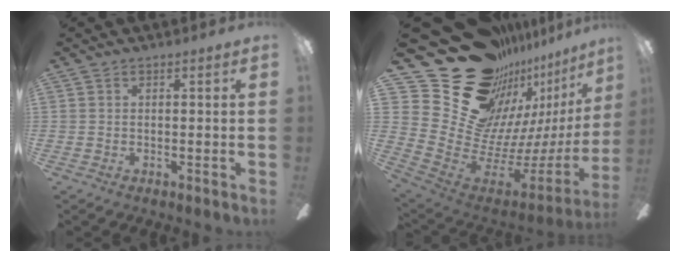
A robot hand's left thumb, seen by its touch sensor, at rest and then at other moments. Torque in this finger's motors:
{"motor_torque": [2.78, 2.23, 1.08, -1.69, 0.12]}